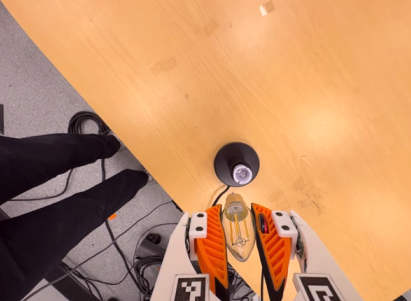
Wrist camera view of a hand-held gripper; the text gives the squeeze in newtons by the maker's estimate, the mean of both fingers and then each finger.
{"total": 19.6, "left": 21.9, "right": 17.2}